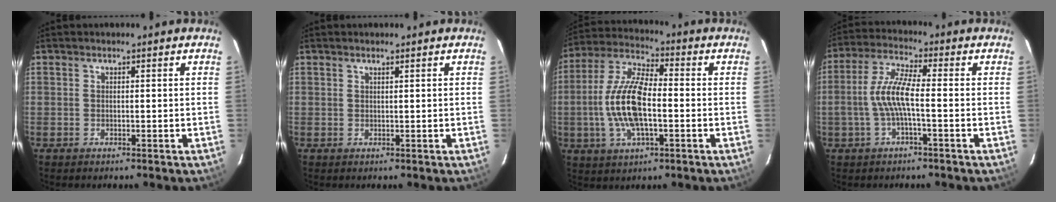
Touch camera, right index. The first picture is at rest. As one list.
[{"total": 0.5, "force": [0.4, -0.1, 0.2], "torque": [-0.008, -0.002, 0.007]}, {"total": 14.0, "force": [-2.1, 5.5, 12.8], "torque": [-0.267, 0.005, -0.043]}, {"total": 7.6, "force": [-1.5, 1.3, 7.4], "torque": [-0.161, 0.008, -0.029]}]